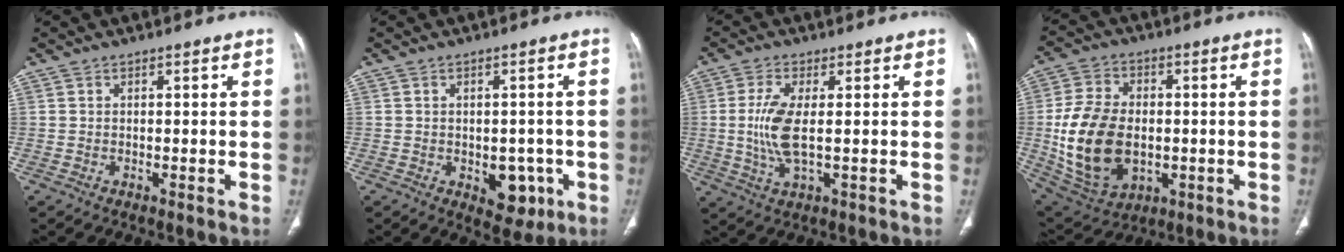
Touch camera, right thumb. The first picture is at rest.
{"total": 6.8, "force": [-2.2, 4.3, 4.7], "torque": [-0.027, 0.006, -0.017]}
{"total": 7.8, "force": [0.1, 2.6, 7.3], "torque": [-0.176, -0.010, 0.002]}
{"total": 18.4, "force": [-1.6, 12.4, 13.5], "torque": [-0.244, 0.000, -0.008]}